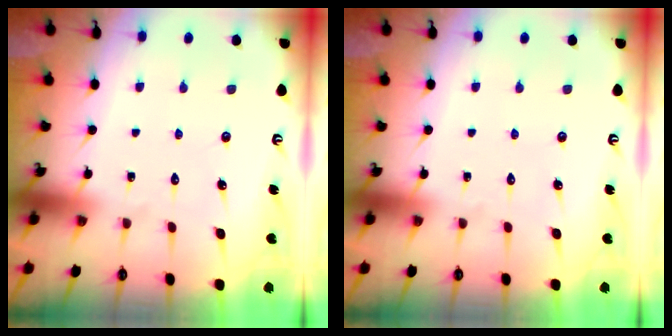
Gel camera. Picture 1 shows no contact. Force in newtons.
{"total": 0.0}